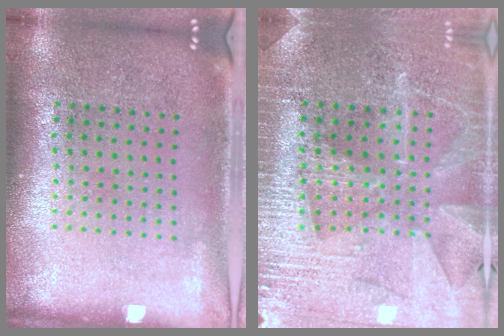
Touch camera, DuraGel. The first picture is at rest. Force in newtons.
{"total": 3.3, "press": 3.3, "slide": 0.7}